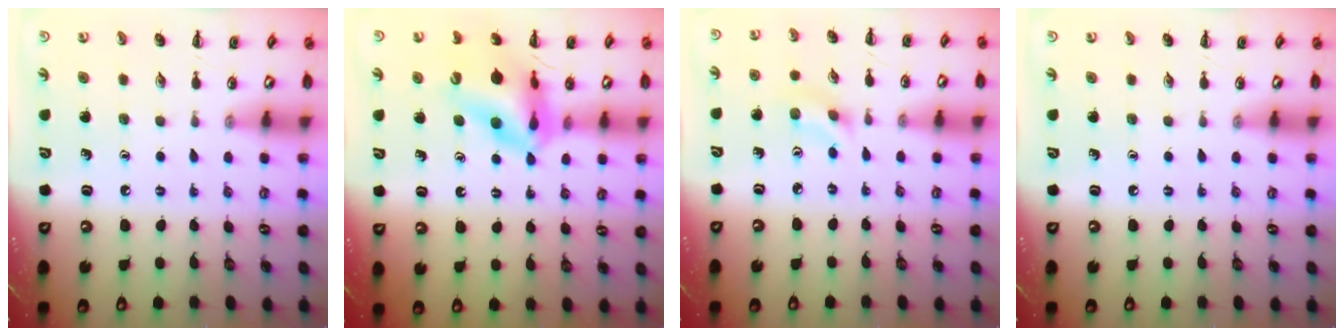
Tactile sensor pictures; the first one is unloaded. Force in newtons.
{"total": 14.4, "press": 13.6, "slide": 4.8}
{"total": 2.6, "press": 2.4, "slide": 1.0}
{"total": 0.0}